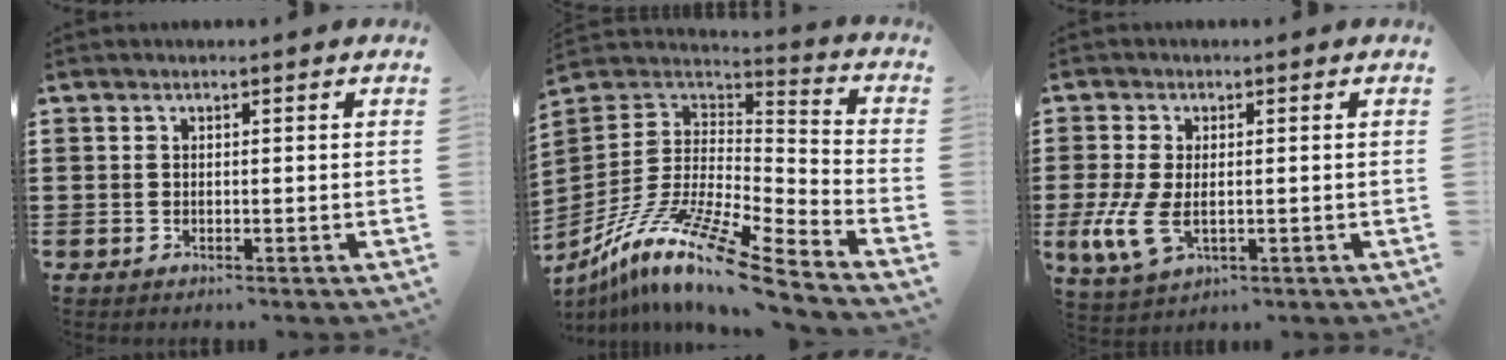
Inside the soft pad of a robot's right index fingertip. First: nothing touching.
{"total": 13.5, "force": [-9.5, 2.1, 9.4], "torque": [-0.195, 0.007, -0.185]}
{"total": 6.4, "force": [-1.1, 3.5, 5.2], "torque": [-0.133, -0.010, -0.025]}